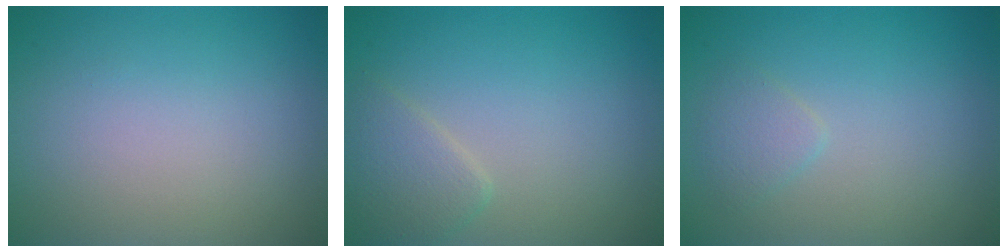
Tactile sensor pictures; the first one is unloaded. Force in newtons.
{"total": 2.2, "press": 2.2, "slide": 0.1}
{"total": 1.3, "press": 1.3, "slide": 0.1}